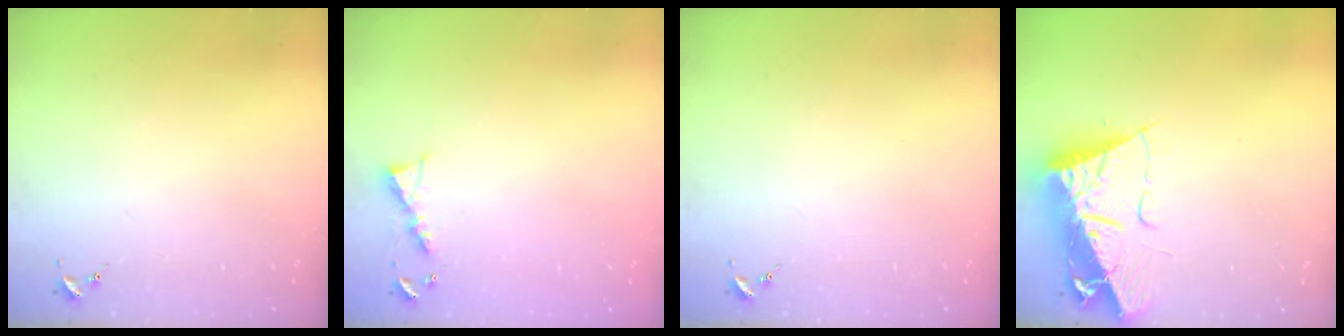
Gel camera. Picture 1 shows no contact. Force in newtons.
{"total": 4.9, "press": 4.9, "slide": 0.5}
{"total": 0.0}
{"total": 13.6, "press": 13.6, "slide": 1.1}